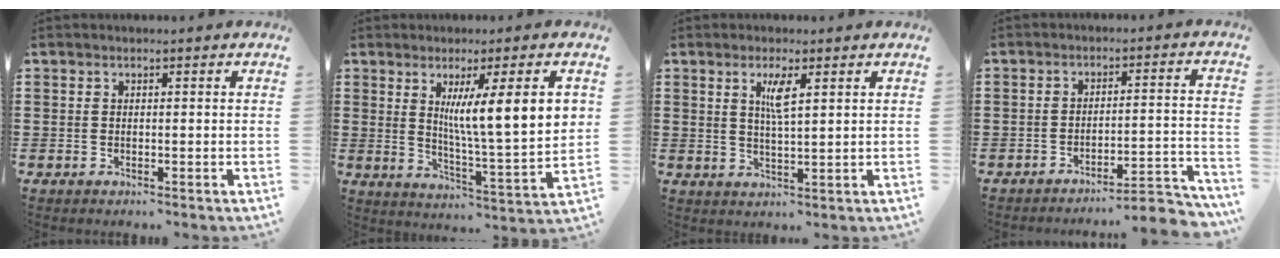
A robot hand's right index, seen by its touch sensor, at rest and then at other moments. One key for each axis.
{"total": 10.5, "fx": 3.8, "fy": 1.0, "fz": 9.8, "tx": -0.173, "ty": -0.013, "tz": 0.059}
{"total": 3.4, "fx": 1.5, "fy": 0.5, "fz": 3.0, "tx": -0.064, "ty": 0.004, "tz": 0.023}
{"total": 4.8, "fx": -4.4, "fy": 0.0, "fz": 1.9, "tx": -0.033, "ty": -0.013, "tz": -0.089}